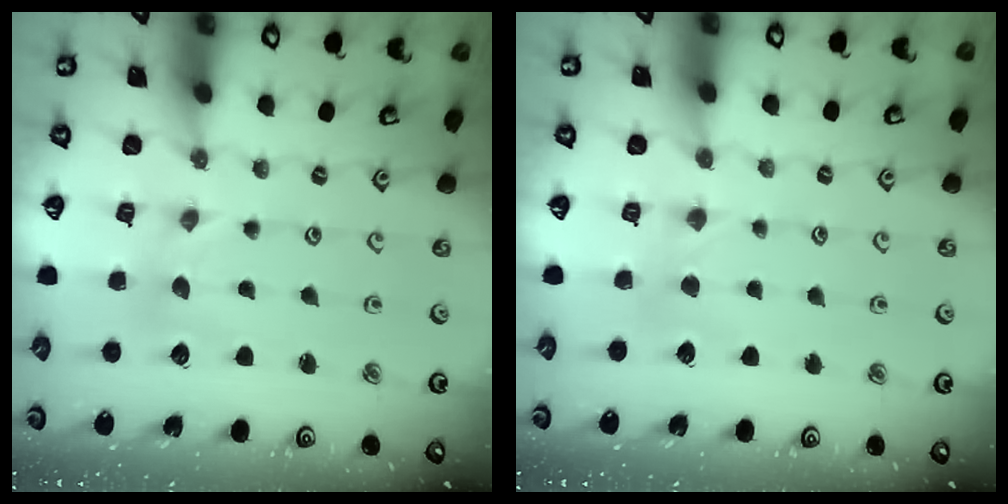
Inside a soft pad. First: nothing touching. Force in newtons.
{"total": 3.0, "press": 2.9, "slide": 0.5}